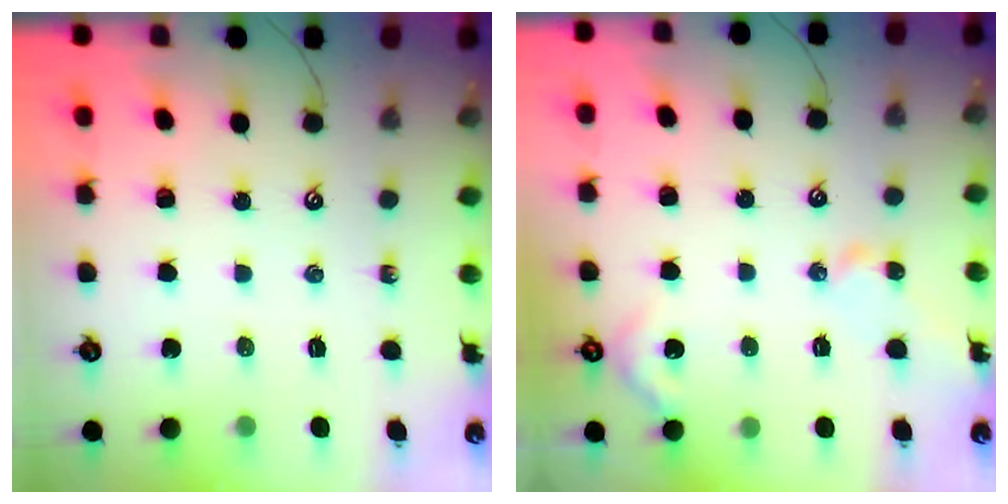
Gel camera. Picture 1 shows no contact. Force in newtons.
{"total": 5.2, "press": 5.1, "slide": 0.9}